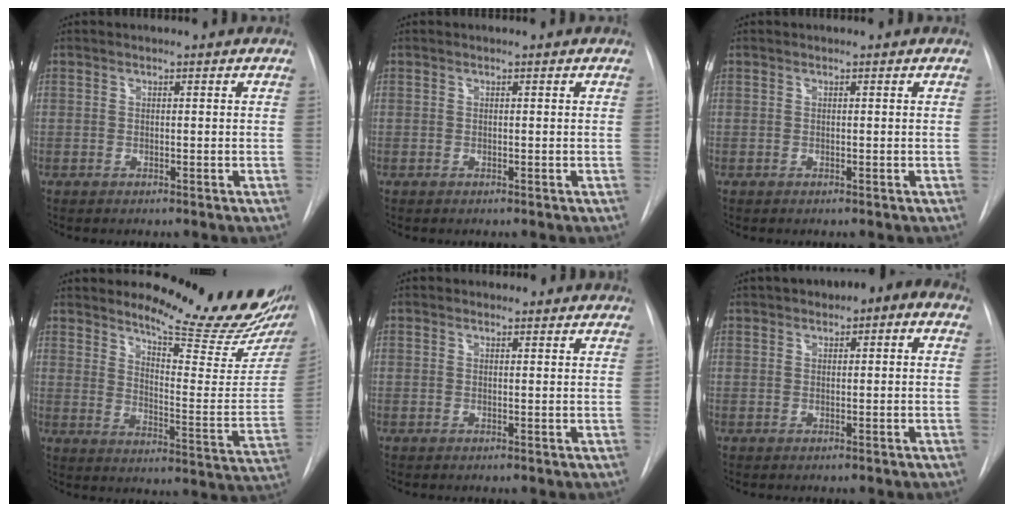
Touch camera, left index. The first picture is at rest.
{"total": 0.0}
{"total": 0.0}
{"total": 18.0, "force": [15.8, 1.1, 8.6], "torque": [-0.119, -0.112, 0.201]}
{"total": 1.1, "force": [1.0, 0.5, -0.1], "torque": [-0.004, -0.001, 0.006]}
{"total": 5.5, "force": [2.5, 2.3, 4.4], "torque": [-0.066, 0.030, 0.032]}